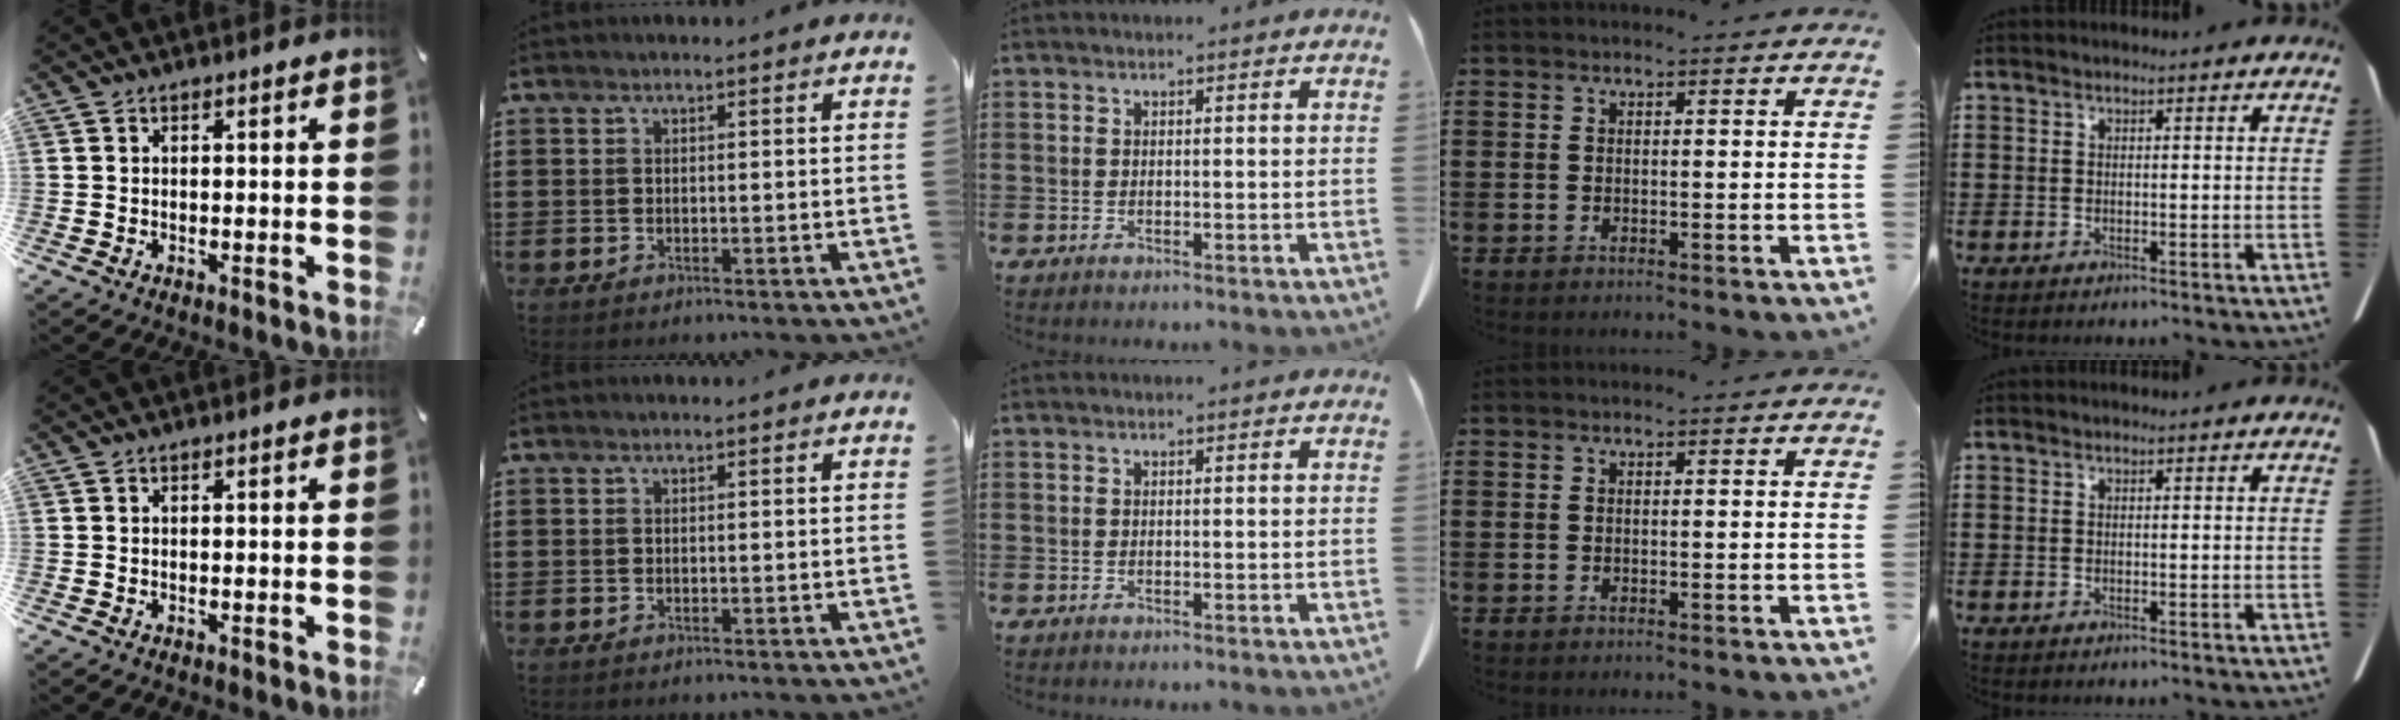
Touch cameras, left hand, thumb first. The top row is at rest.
{}